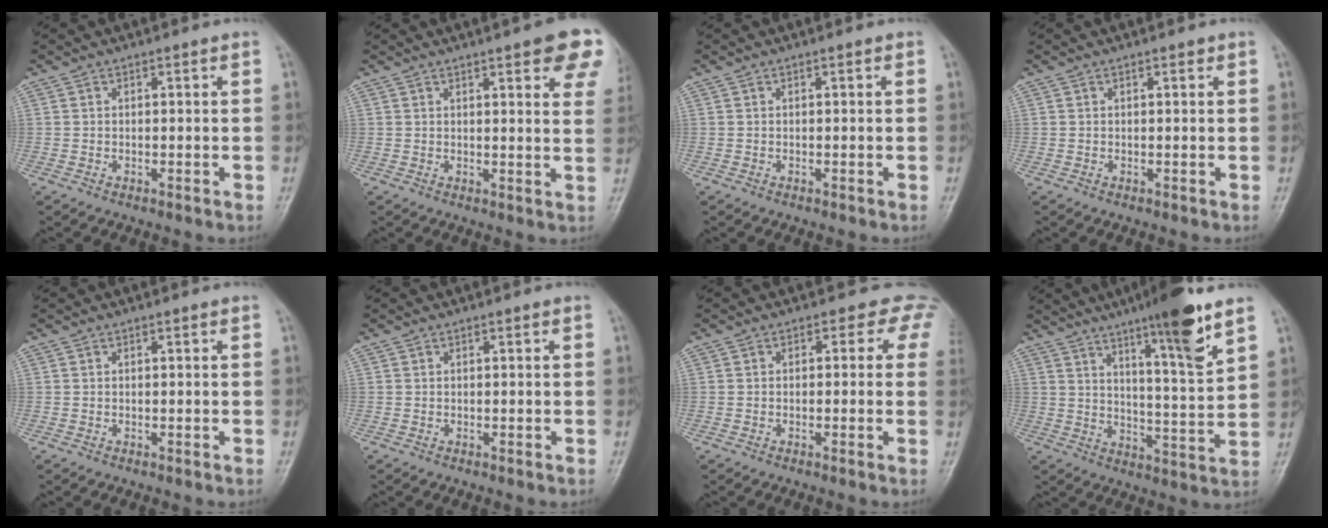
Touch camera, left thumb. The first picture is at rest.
{"total": 11.8, "force": [6.6, 3.0, 9.3], "torque": [-0.087, -0.020, 0.069]}
{"total": 0.0}
{"total": 0.6, "force": [0.4, 0.2, 0.4], "torque": [-0.006, -0.002, 0.004]}
{"total": 0.0}
{"total": 0.0}
{"total": 3.5, "force": [1.3, 2.8, 1.6], "torque": [0.014, 0.001, -0.012]}
{"total": 14.2, "force": [8.9, 1.4, 11.0], "torque": [-0.161, -0.055, 0.140]}